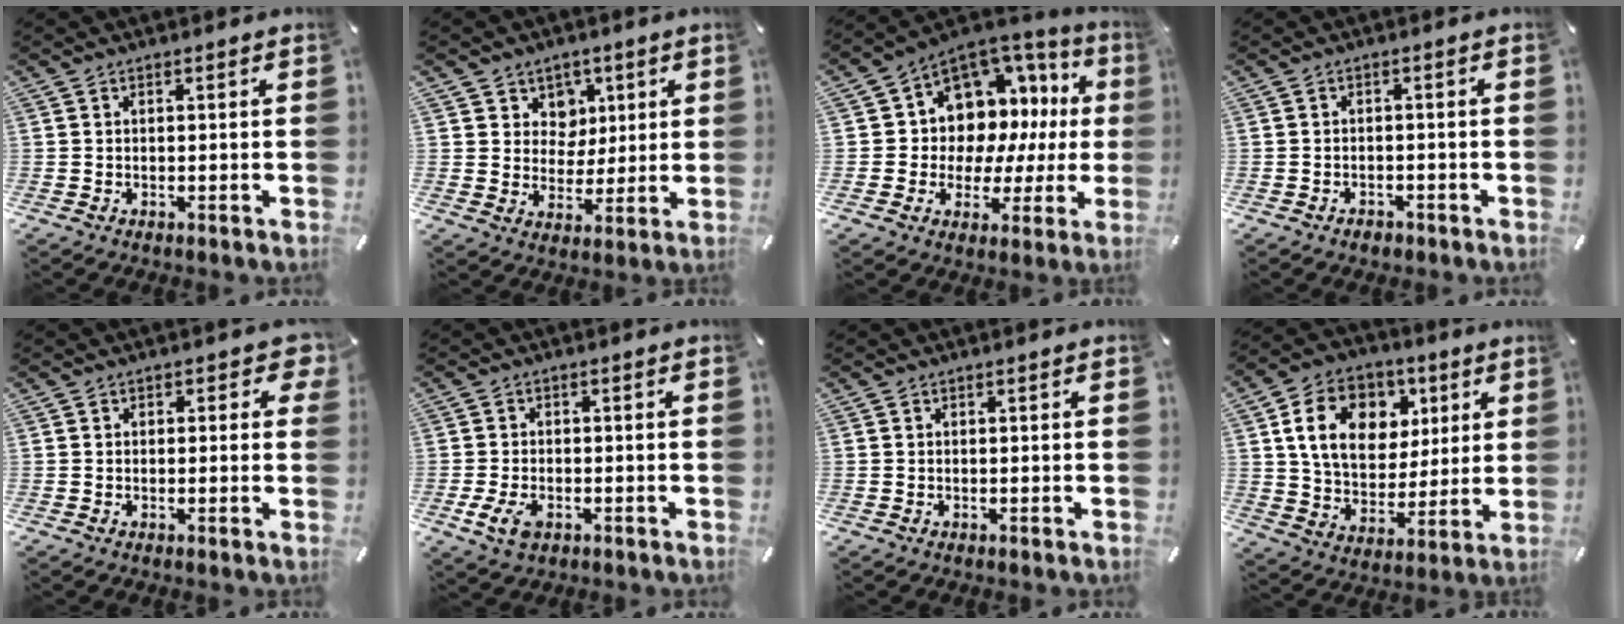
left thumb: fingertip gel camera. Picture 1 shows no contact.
{"total": 7.5, "force": [2.8, 7.0, 0.1], "torque": [-0.008, -0.025, 0.053]}
{"total": 9.7, "force": [3.9, 8.3, 3.0], "torque": [-0.050, -0.067, 0.075]}
{"total": 1.7, "force": [-1.2, 1.1, 0.3], "torque": [-0.006, 0.005, -0.027]}
{"total": 3.0, "force": [1.0, 2.1, 1.9], "torque": [-0.008, -0.001, 0.010]}
{"total": 4.5, "force": [-1.8, 3.1, 2.8], "torque": [-0.072, -0.001, -0.036]}
{"total": 0.0}
{"total": 15.3, "force": [5.6, 12.0, 7.7], "torque": [-0.130, -0.002, 0.106]}